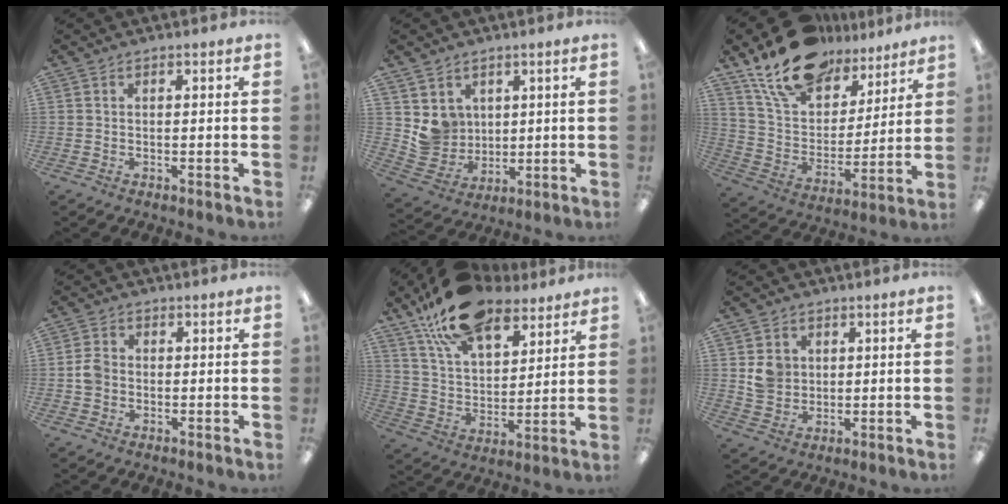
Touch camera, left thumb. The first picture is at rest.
{"total": 7.6, "force": [3.4, 6.7, 0.6], "torque": [-0.021, -0.017, 0.074]}
{"total": 18.7, "force": [13.8, 9.9, 7.7], "torque": [-0.149, -0.079, 0.251]}
{"total": 3.6, "force": [-0.4, 3.0, 1.9], "torque": [-0.033, 0.009, -0.007]}
{"total": 18.6, "force": [12.7, 9.2, 9.9], "torque": [-0.184, -0.055, 0.230]}
{"total": 5.7, "force": [1.9, 5.2, 1.7], "torque": [-0.023, 0.003, 0.034]}